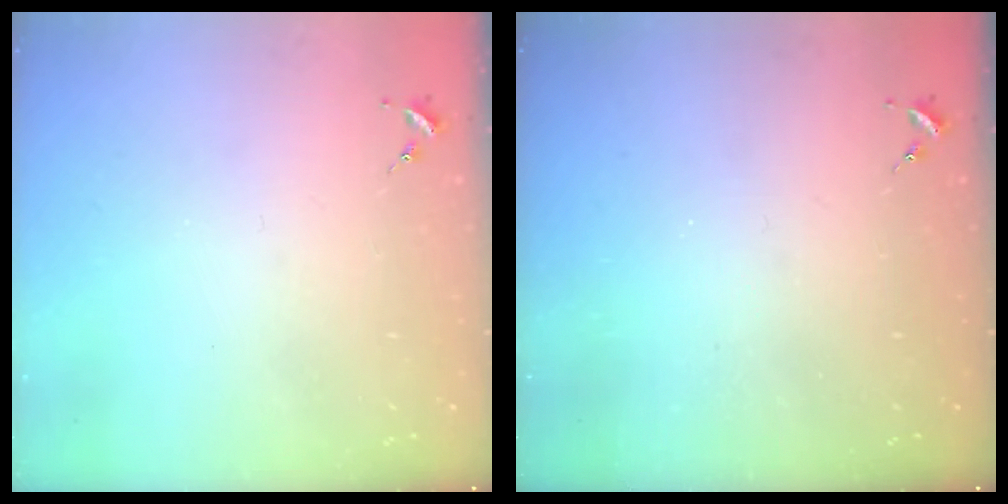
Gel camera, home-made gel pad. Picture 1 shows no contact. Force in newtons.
{"total": 0.0}